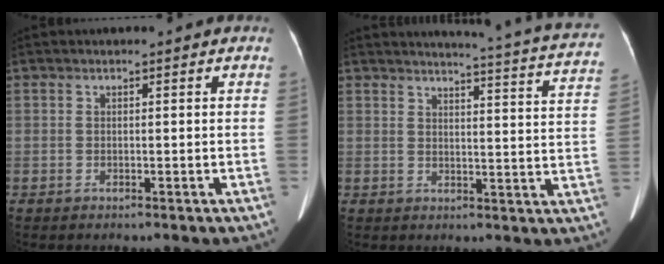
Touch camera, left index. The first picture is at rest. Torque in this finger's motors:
{"motor_torque": [-0.29, -0.81, 0.00, 0.01]}